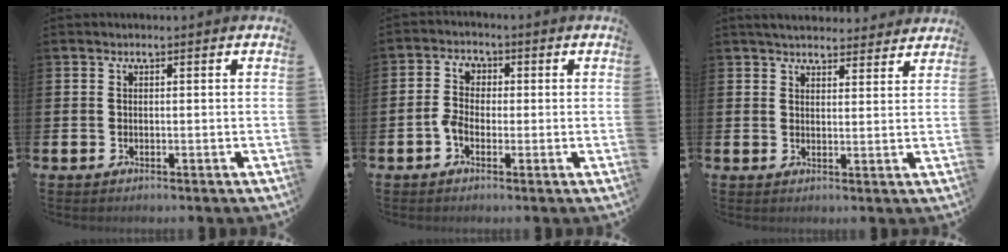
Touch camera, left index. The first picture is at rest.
{"total": 3.6, "force": [-1.0, 2.6, 2.3], "torque": [-0.043, 0.013, -0.019]}
{"total": 4.3, "force": [4.1, 0.8, 0.5], "torque": [-0.015, -0.019, 0.076]}